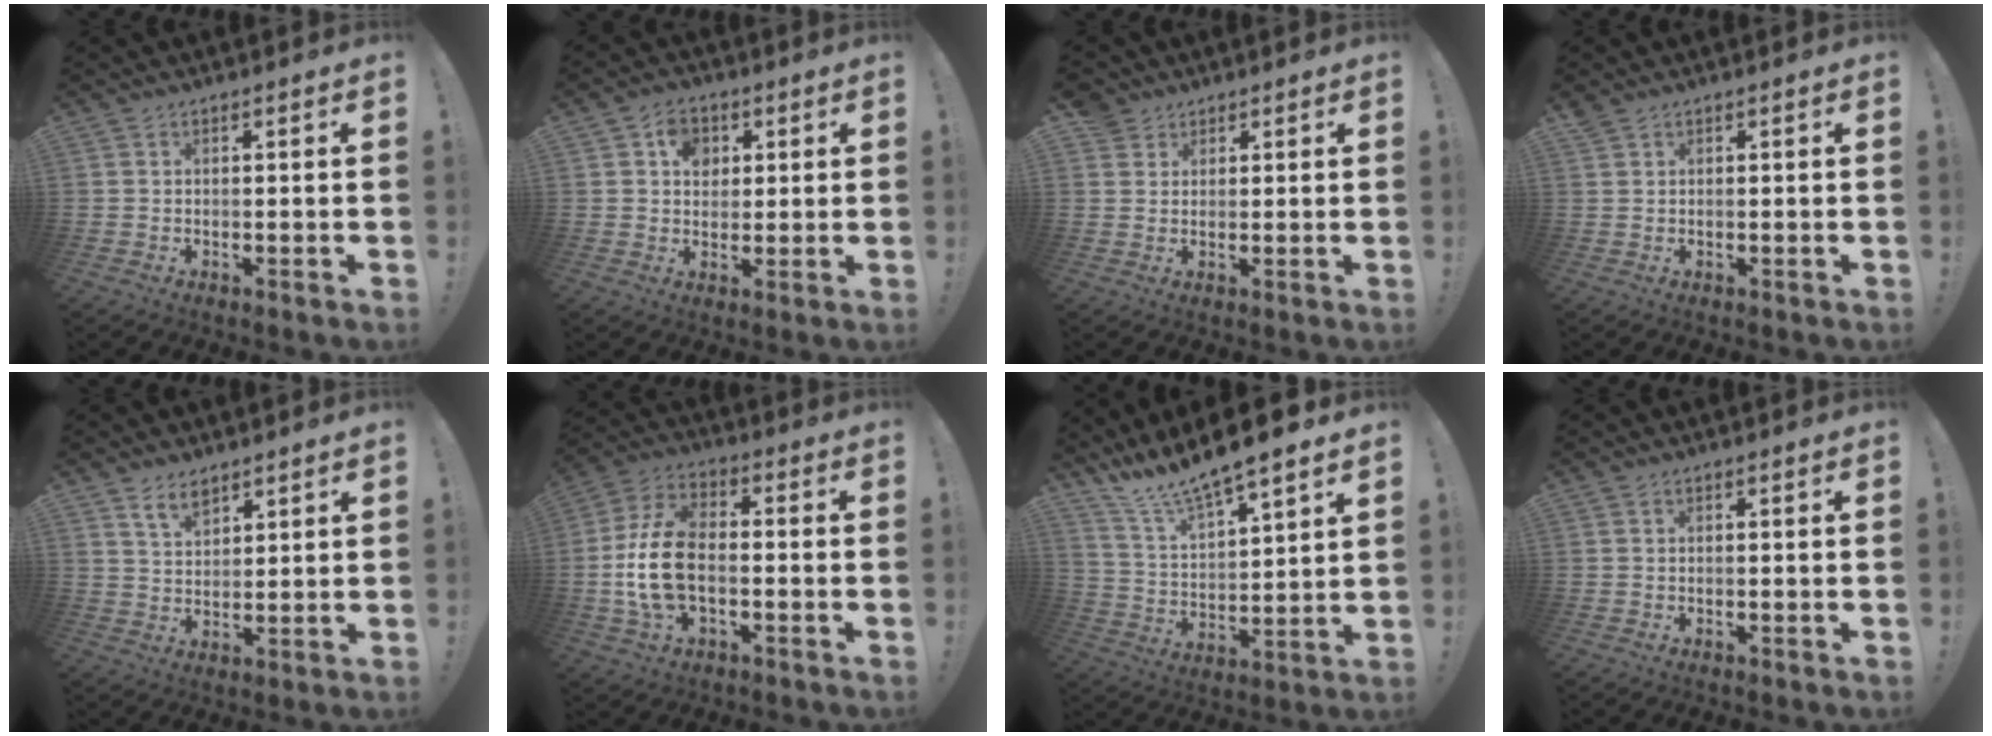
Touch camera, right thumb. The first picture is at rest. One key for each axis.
{"total": 7.1, "fx": 2.5, "fy": 5.9, "fz": 3.0, "tx": -0.034, "ty": -0.006, "tz": 0.044}
{"total": 3.8, "fx": 2.5, "fy": 2.9, "fz": 0.4, "tx": -0.009, "ty": -0.012, "tz": 0.048}
{"total": 1.5, "fx": 1.1, "fy": 0.9, "fz": 0.6, "tx": -0.010, "ty": -0.001, "tz": 0.020}
{"total": 6.1, "fx": 4.7, "fy": 2.8, "fz": 2.6, "tx": -0.042, "ty": -0.023, "tz": 0.086}
{"total": 15.0, "fx": -2.6, "fy": 9.2, "fz": 11.6, "tx": -0.240, "ty": 0.012, "tz": -0.042}
{"total": 12.2, "fx": 11.1, "fy": 1.4, "fz": 4.8, "tx": -0.116, "ty": -0.095, "tz": 0.196}
{"total": 0.0}